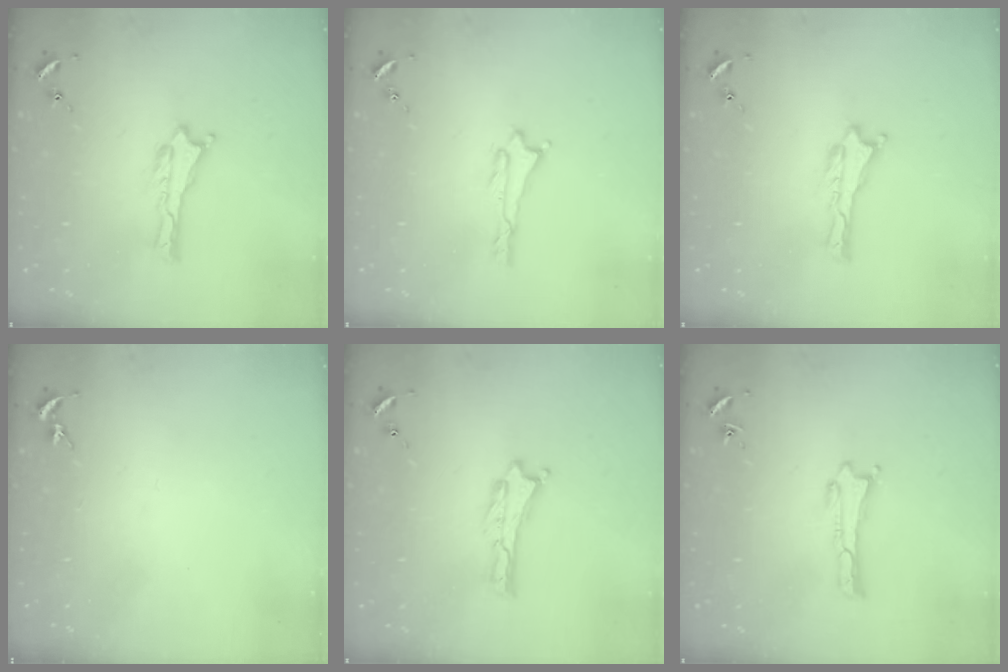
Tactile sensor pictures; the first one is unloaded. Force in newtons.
{"total": 0.0}
{"total": 0.0}
{"total": 0.0}
{"total": 0.0}
{"total": 0.0}